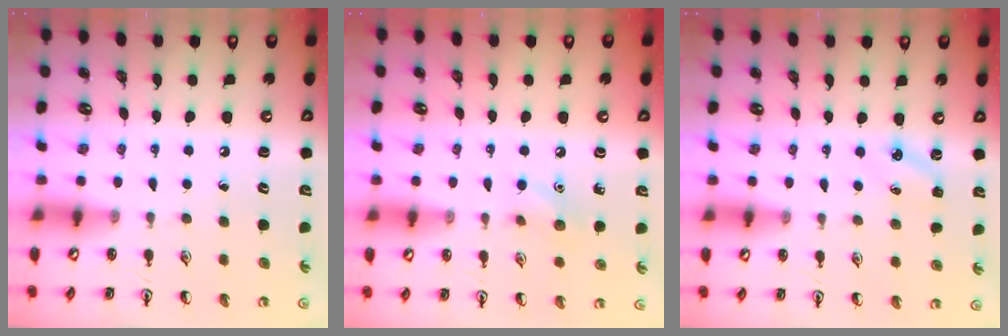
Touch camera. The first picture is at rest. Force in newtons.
{"total": 6.9, "press": 6.6, "slide": 1.9}
{"total": 3.5, "press": 3.4, "slide": 1.1}